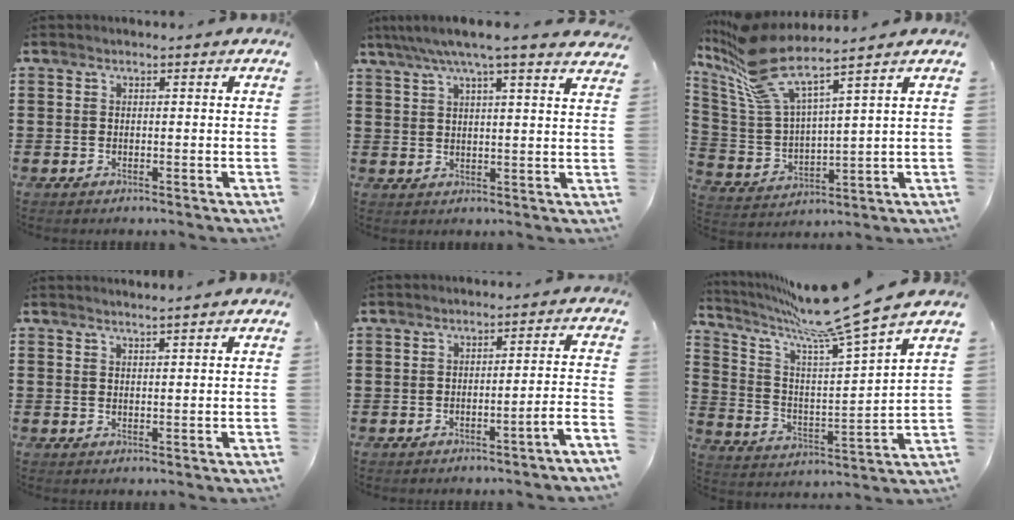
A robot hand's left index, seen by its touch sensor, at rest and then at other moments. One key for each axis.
{"total": 5.7, "fx": 4.6, "fy": -0.2, "fz": 3.4, "tx": -0.080, "ty": -0.015, "tz": 0.077}
{"total": 9.8, "fx": 7.8, "fy": 1.3, "fz": 5.7, "tx": -0.157, "ty": -0.043, "tz": 0.131}
{"total": 1.2, "fx": 1.2, "fy": -0.4, "fz": 0.1, "tx": -0.002, "ty": -0.003, "tz": 0.023}
{"total": 2.9, "fx": -2.2, "fy": -0.9, "fz": 1.6, "tx": -0.028, "ty": -0.007, "tz": -0.047}
{"total": 11.6, "fx": 9.6, "fy": -1.4, "fz": 6.4, "tx": -0.151, "ty": -0.071, "tz": 0.152}